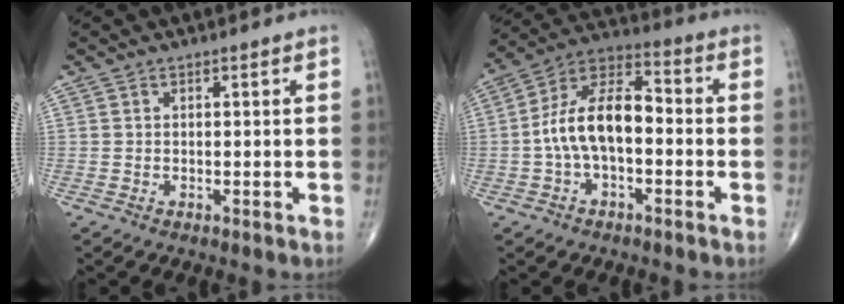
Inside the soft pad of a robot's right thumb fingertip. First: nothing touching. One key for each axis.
{"total": 13.0, "fx": -1.5, "fy": 6.8, "fz": 10.9, "tx": -0.193, "ty": 0.046, "tz": -0.036}